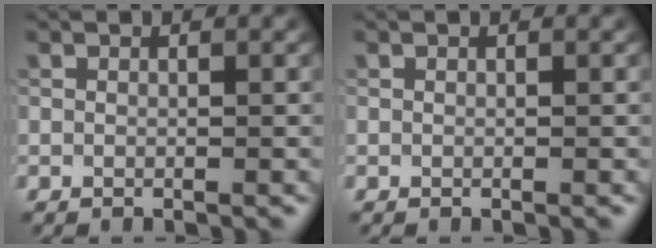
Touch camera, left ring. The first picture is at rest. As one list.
[{"total": 0.0}]